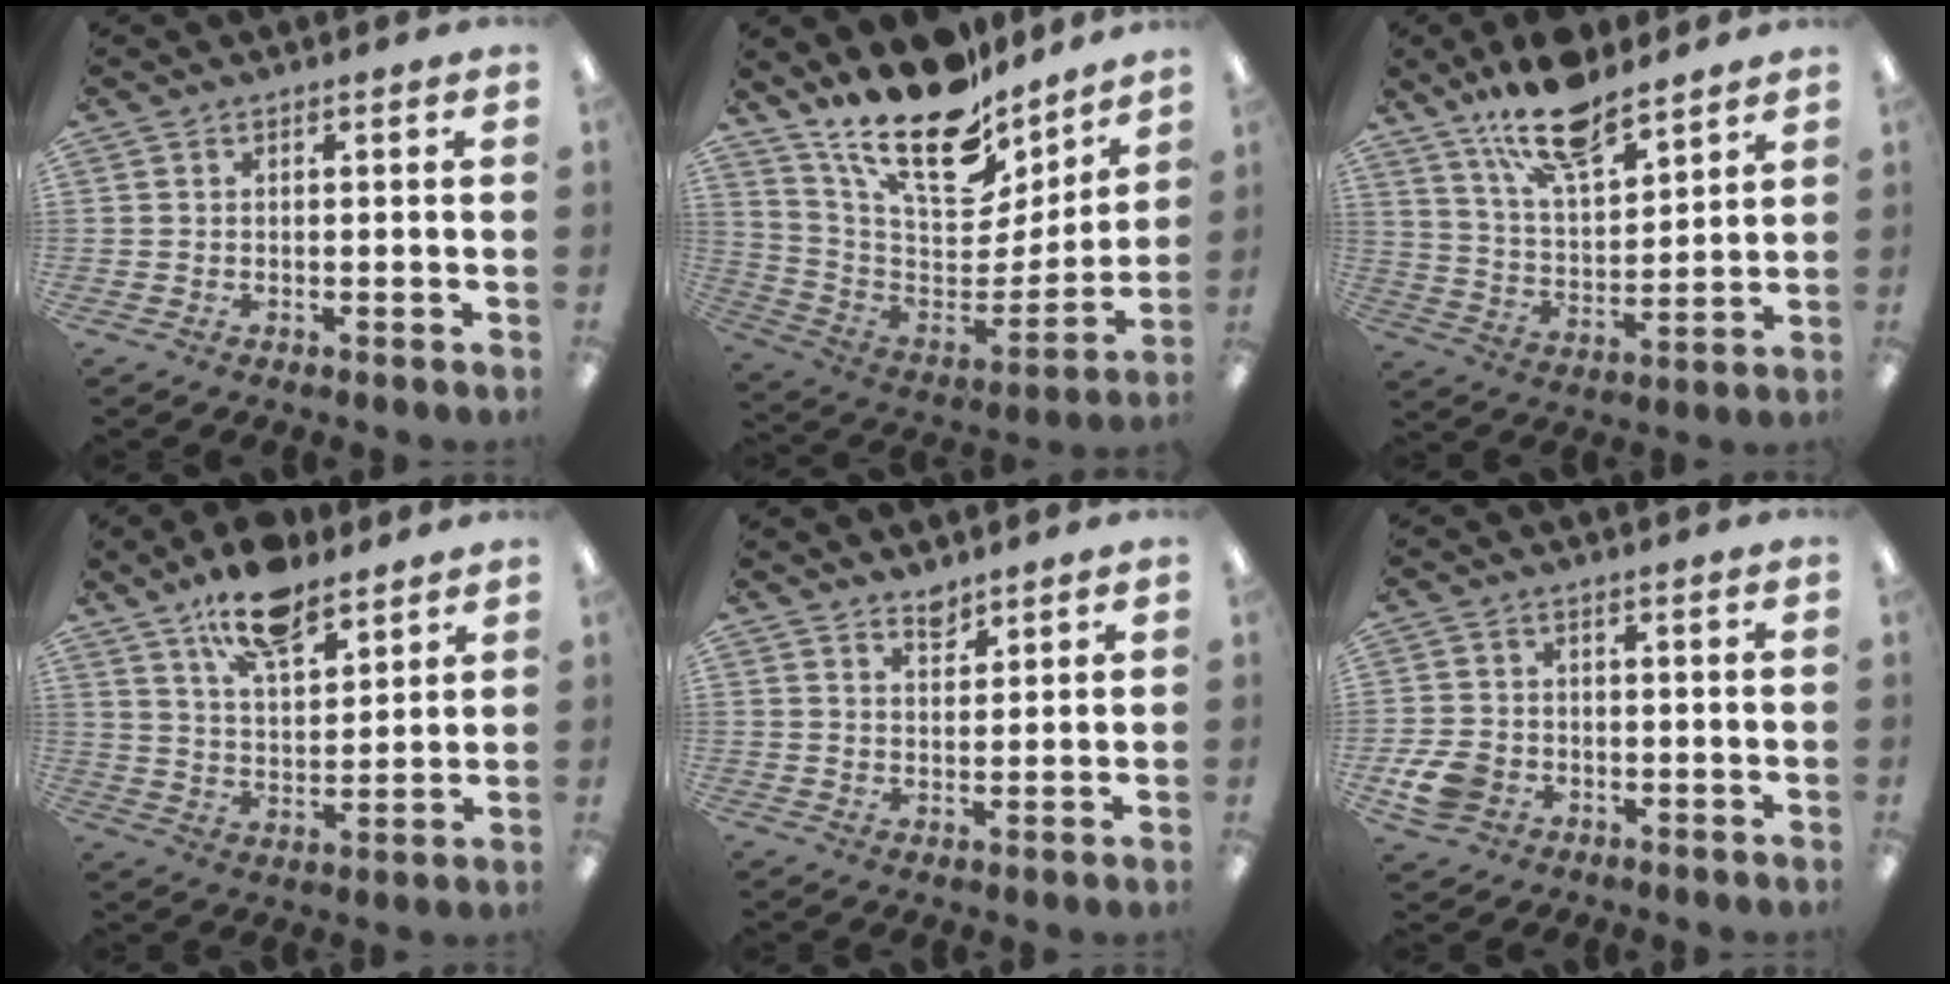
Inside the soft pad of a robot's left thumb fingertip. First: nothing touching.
{"total": 22.7, "force": [17.3, 9.0, 11.6], "torque": [-0.185, -0.127, 0.301]}
{"total": 15.4, "force": [11.8, 5.6, 8.1], "torque": [-0.141, -0.061, 0.208]}
{"total": 12.8, "force": [9.7, 5.3, 6.5], "torque": [-0.103, -0.049, 0.173]}
{"total": 3.3, "force": [3.1, 1.0, 0.4], "torque": [0.004, -0.025, 0.056]}
{"total": 7.1, "force": [-2.5, 5.5, 3.7], "torque": [-0.081, 0.009, -0.047]}